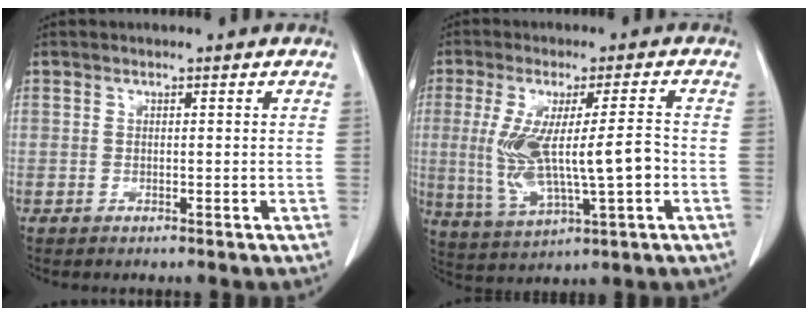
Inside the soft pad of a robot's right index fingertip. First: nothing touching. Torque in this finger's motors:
{"motor_torque": [0.71, -0.03, 0.44, 0.21]}